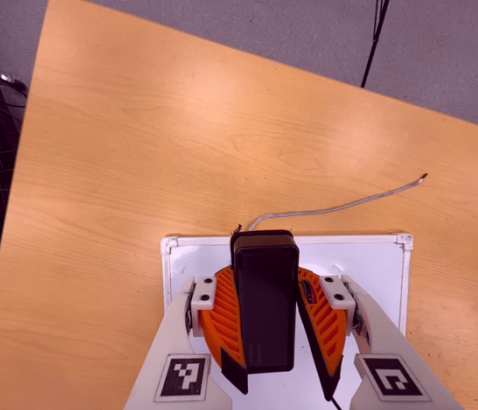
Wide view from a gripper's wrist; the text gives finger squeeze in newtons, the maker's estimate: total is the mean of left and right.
{"total": 8.6, "left": 9.1, "right": 8.0}